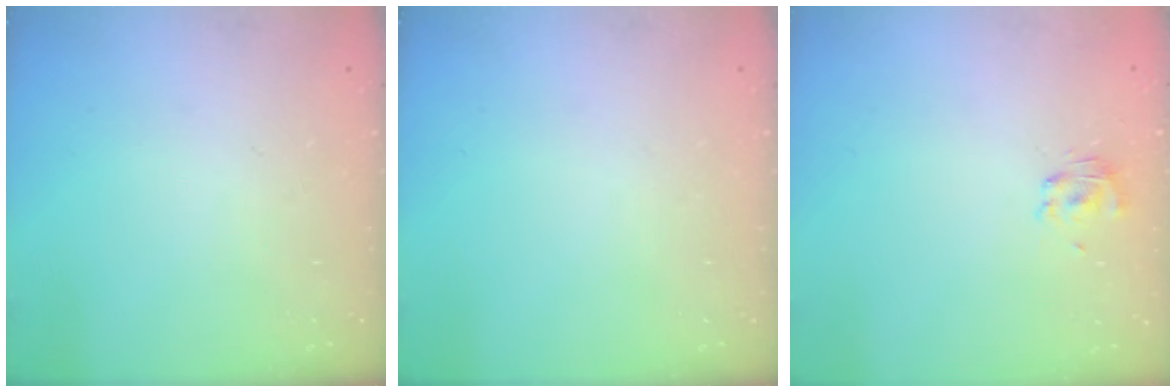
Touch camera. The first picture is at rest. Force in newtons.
{"total": 0.0}
{"total": 2.0, "press": 1.9, "slide": 0.8}